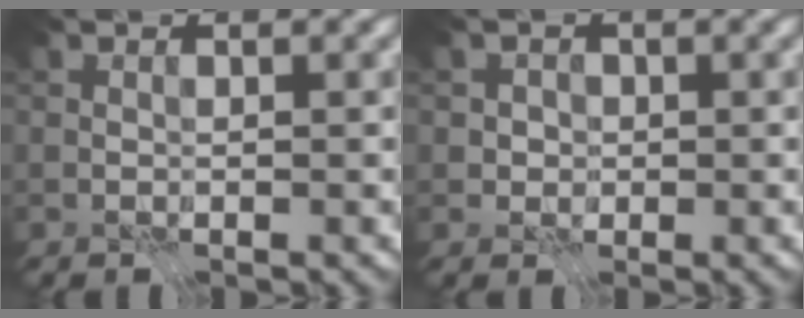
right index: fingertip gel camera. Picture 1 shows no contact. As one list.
[{"total": 1.5, "force": [-0.2, 1.5, 0.3], "torque": [0.004, 0.001, 0.001]}]